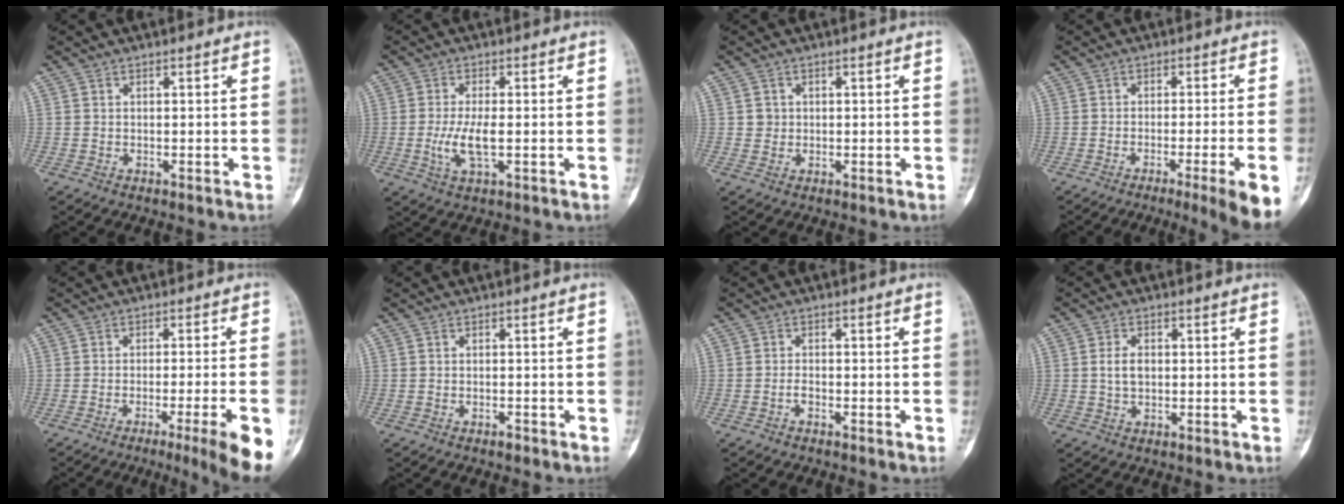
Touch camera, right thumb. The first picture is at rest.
{"total": 5.9, "force": [-0.9, 2.0, 5.5], "torque": [-0.119, -0.007, -0.016]}
{"total": 1.5, "force": [0.2, 1.5, 0.2], "torque": [0.005, 0.003, 0.003]}
{"total": 9.6, "force": [-5.1, -0.4, 8.1], "torque": [-0.112, 0.002, -0.073]}
{"total": 10.0, "force": [-5.1, -0.3, 8.6], "torque": [-0.121, -0.001, -0.076]}
{"total": 0.9, "force": [-0.7, 0.3, 0.5], "torque": [-0.005, 0.005, -0.012]}
{"total": 1.3, "force": [-0.8, 0.5, 0.8], "torque": [-0.013, 0.008, -0.018]}
{"total": 3.3, "force": [0.1, 2.1, 2.5], "torque": [-0.042, 0.005, 0.000]}